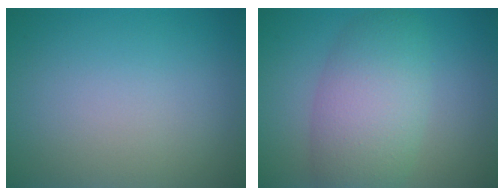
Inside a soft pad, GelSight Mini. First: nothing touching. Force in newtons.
{"total": 6.3, "press": 6.3, "slide": 0.3}